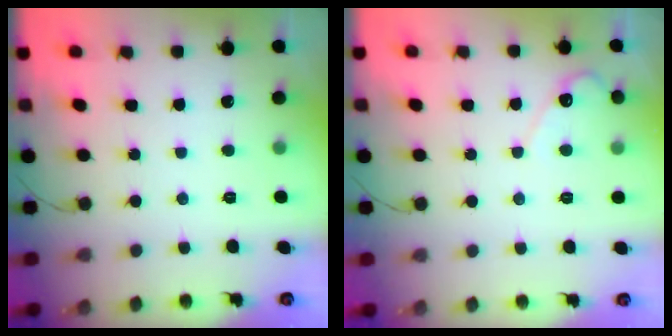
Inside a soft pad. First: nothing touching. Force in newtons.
{"total": 3.4, "press": 3.4, "slide": 0.3}